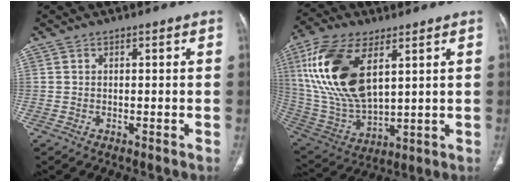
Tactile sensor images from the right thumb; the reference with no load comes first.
{"total": 20.9, "force": [7.1, 10.5, 16.6], "torque": [-0.339, -0.023, 0.142]}